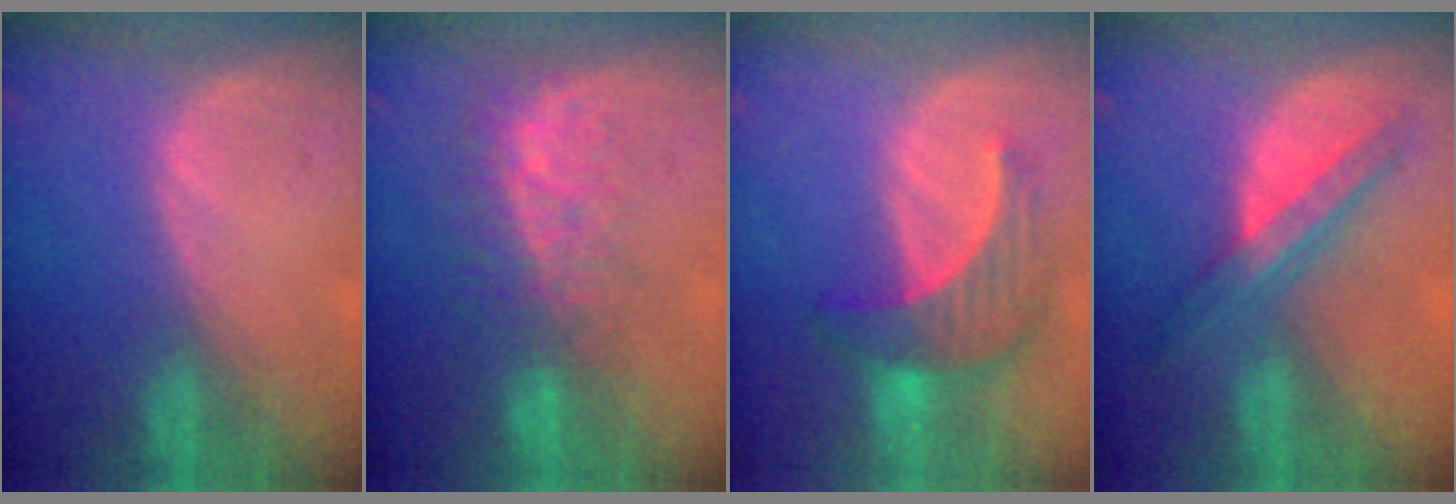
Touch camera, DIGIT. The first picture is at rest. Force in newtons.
{"total": 8.3, "press": 7.4, "slide": 3.7}
{"total": 7.1, "press": 6.9, "slide": 1.8}
{"total": 7.1, "press": 6.0, "slide": 3.9}